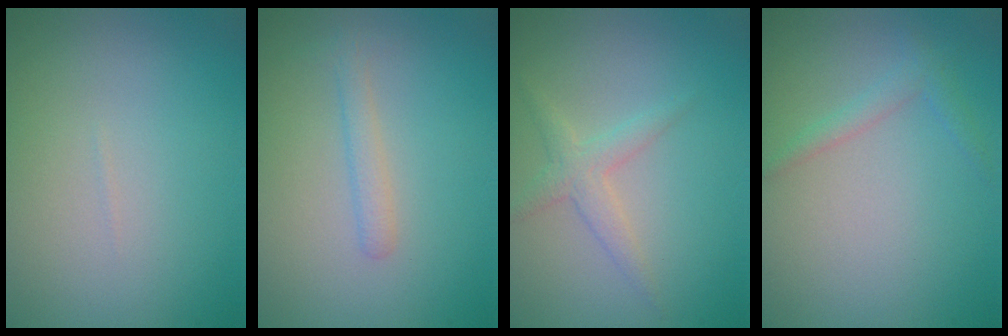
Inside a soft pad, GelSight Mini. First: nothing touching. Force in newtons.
{"total": 1.4, "press": 1.4, "slide": 0.1}
{"total": 1.9, "press": 1.9, "slide": 0.1}
{"total": 1.4, "press": 1.4, "slide": 0.1}